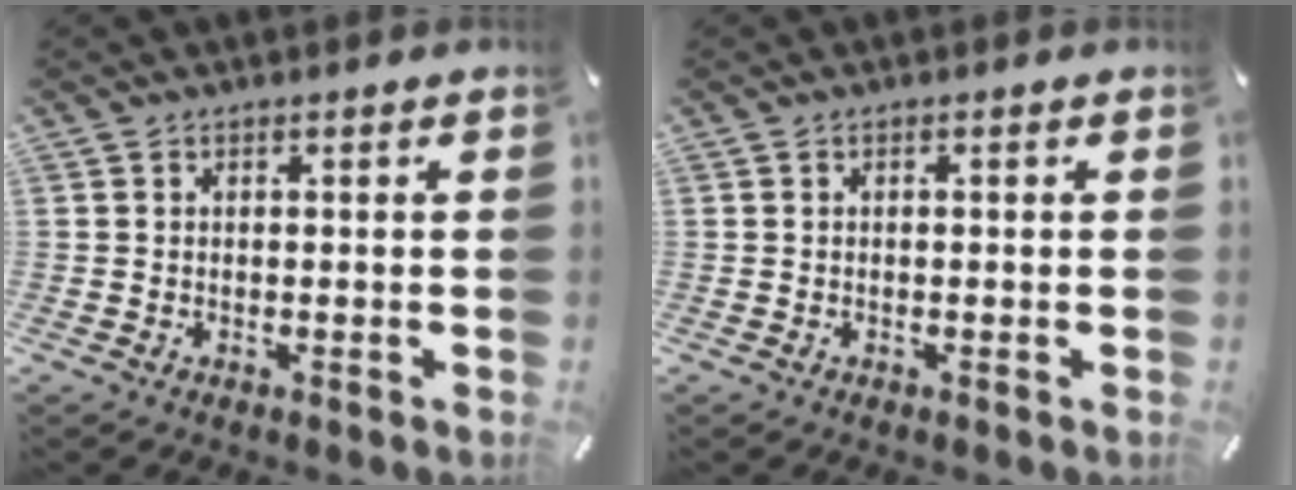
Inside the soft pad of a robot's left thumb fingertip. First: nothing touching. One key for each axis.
{"total": 0.5, "fx": -0.1, "fy": 0.1, "fz": 0.5, "tx": -0.009, "ty": 0.000, "tz": -0.001}